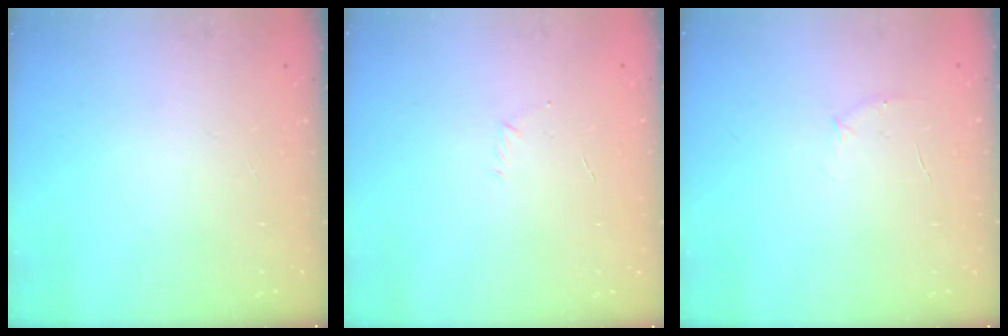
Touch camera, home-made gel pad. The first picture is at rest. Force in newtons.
{"total": 3.0, "press": 2.9, "slide": 0.7}
{"total": 4.7, "press": 4.4, "slide": 1.4}